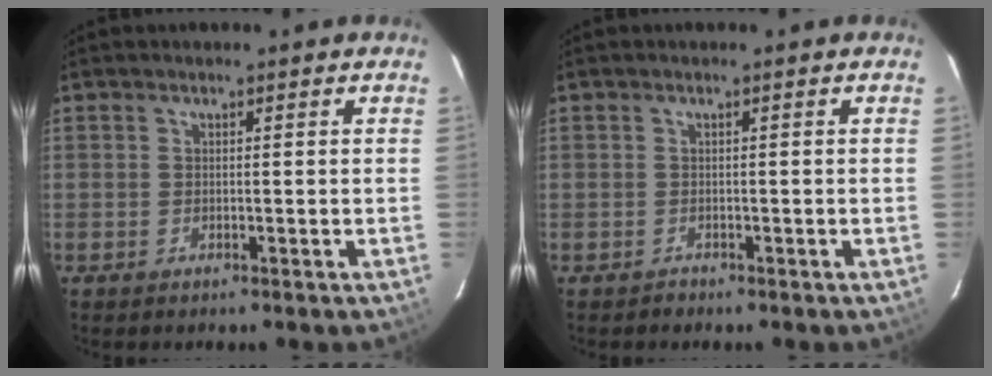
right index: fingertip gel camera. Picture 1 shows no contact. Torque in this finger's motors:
{"motor_torque": [-0.08, -0.05, -0.15, -0.06]}